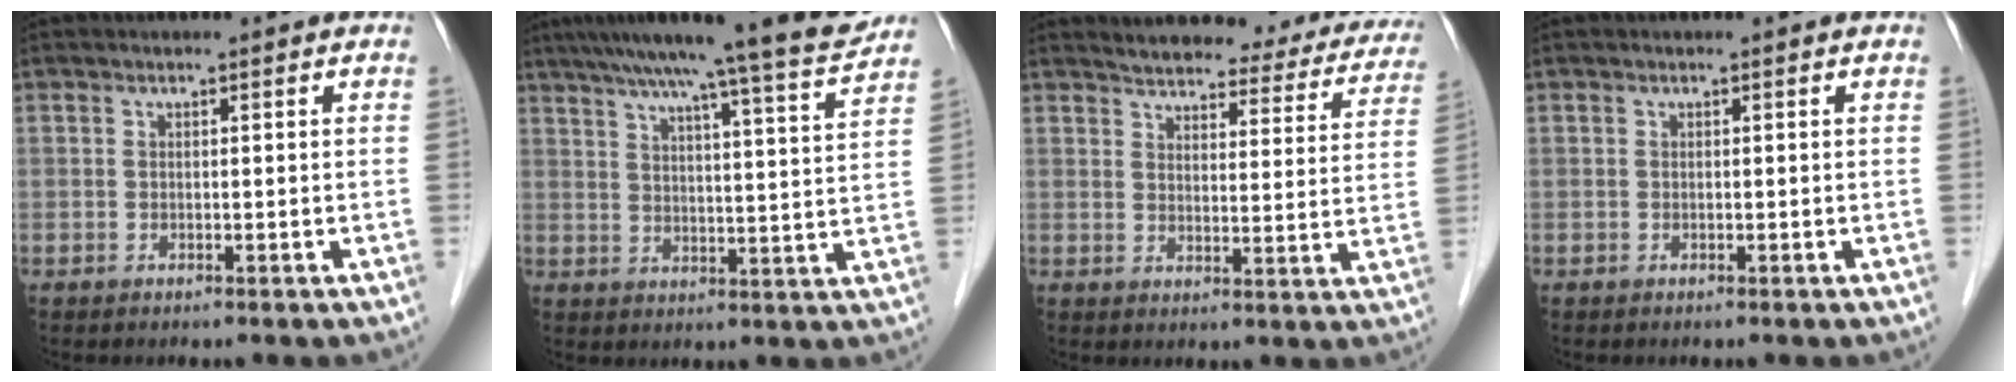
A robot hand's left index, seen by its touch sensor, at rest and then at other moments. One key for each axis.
{"total": 17.5, "fx": 15.0, "fy": -0.7, "fz": 9.0, "tx": -0.138, "ty": -0.009, "tz": 0.200}
{"total": 20.9, "fx": 18.7, "fy": 5.6, "fz": 7.3, "tx": -0.085, "ty": -0.019, "tz": 0.210}
{"total": 0.0}